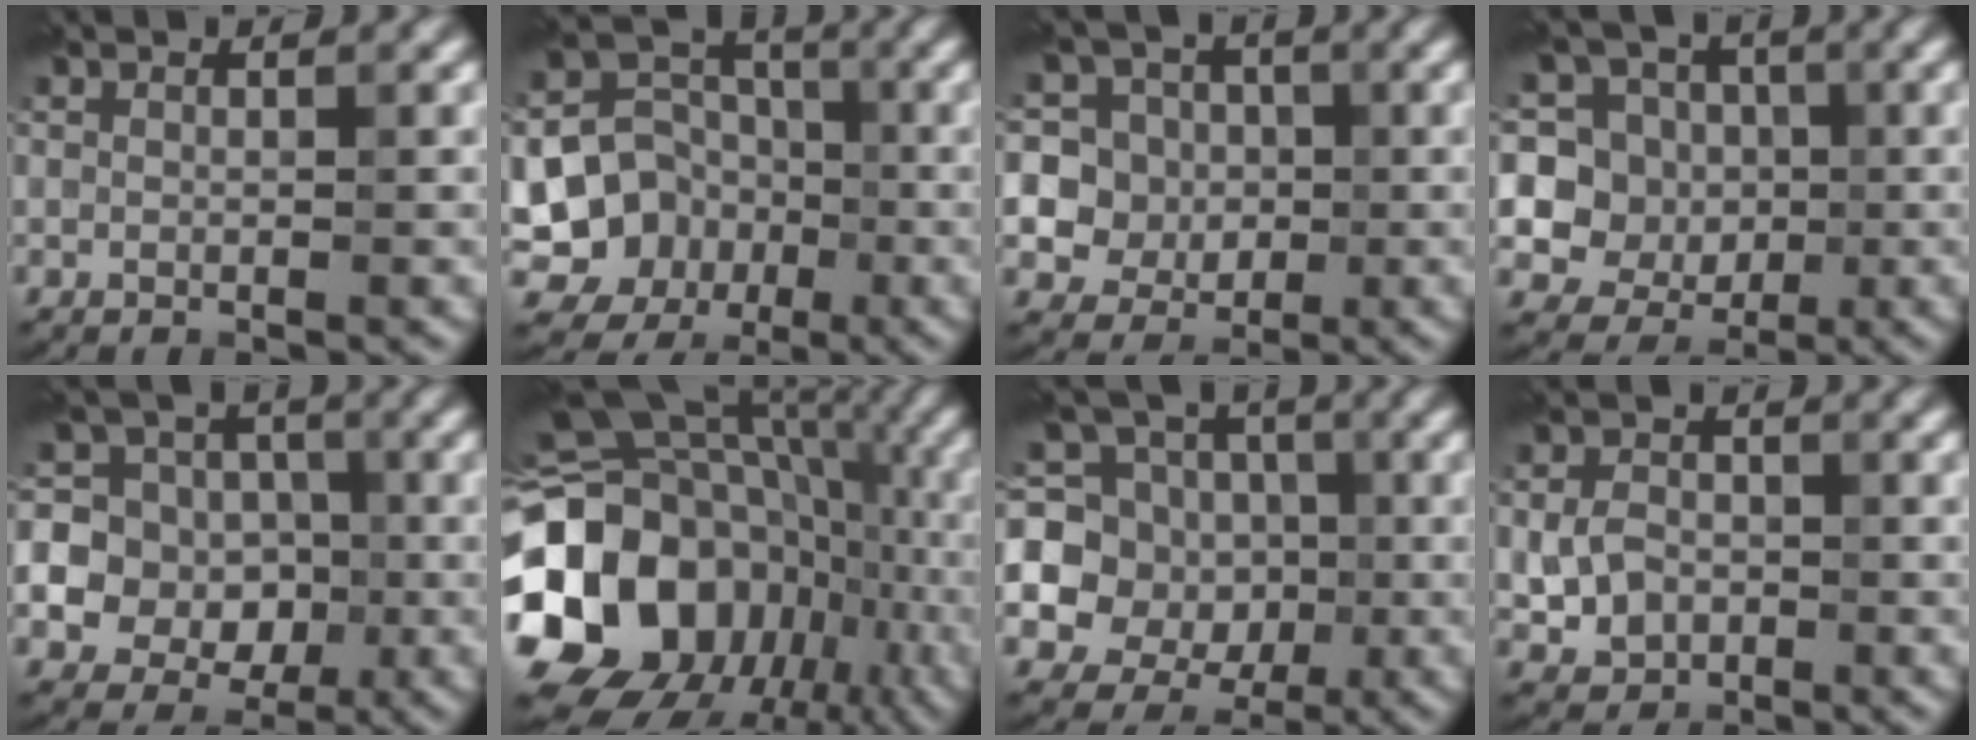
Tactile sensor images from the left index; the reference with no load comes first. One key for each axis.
{"total": 10.5, "fx": -3.2, "fy": 9.4, "fz": 3.2, "tx": -0.052, "ty": -0.013, "tz": -0.071}
{"total": 8.7, "fx": 1.6, "fy": 8.0, "fz": 3.1, "tx": -0.075, "ty": 0.025, "tz": 0.017}
{"total": 8.0, "fx": 0.8, "fy": 7.4, "fz": 2.8, "tx": -0.051, "ty": 0.017, "tz": -0.018}
{"total": 15.8, "fx": -1.8, "fy": 15.2, "fz": 3.8, "tx": -0.135, "ty": 0.002, "tz": -0.045}
{"total": 17.5, "fx": -4.1, "fy": 14.1, "fz": 9.4, "tx": -0.208, "ty": 0.005, "tz": -0.079}
{"total": 11.4, "fx": 0.1, "fy": 10.8, "fz": 3.7, "tx": -0.121, "ty": 0.029, "tz": -0.016}
{"total": 3.3, "fx": -0.7, "fy": 2.7, "fz": 1.8, "tx": -0.033, "ty": 0.000, "tz": -0.016}